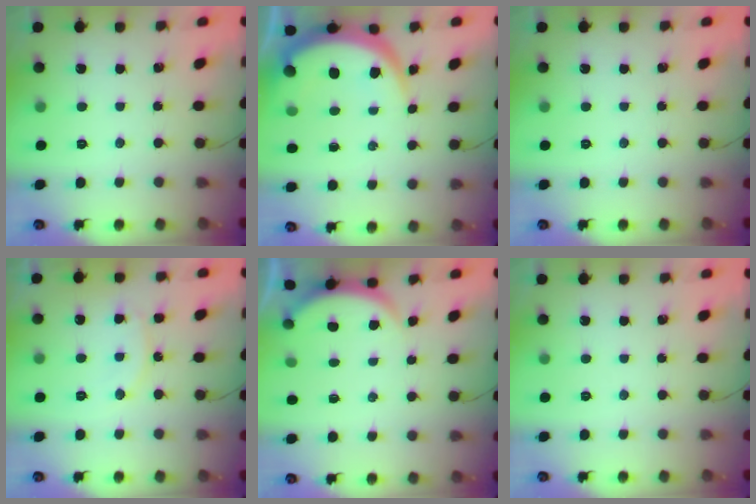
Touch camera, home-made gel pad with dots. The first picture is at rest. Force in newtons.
{"total": 10.5, "press": 10.4, "slide": 1.1}
{"total": 0.0}
{"total": 8.5, "press": 8.5, "slide": 0.4}
{"total": 2.9, "press": 2.8, "slide": 0.6}
{"total": 0.0}